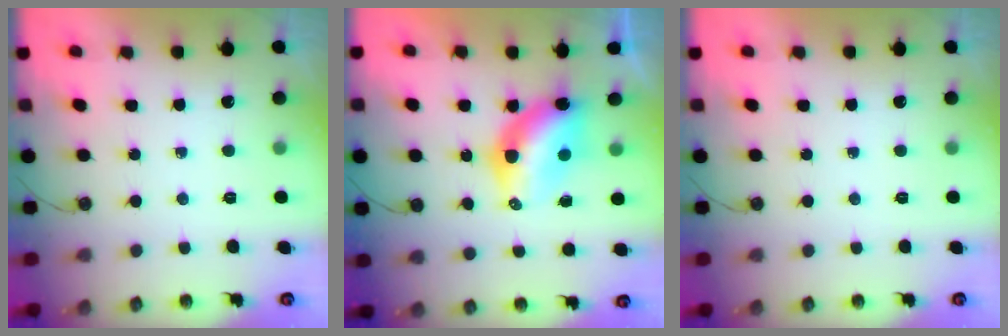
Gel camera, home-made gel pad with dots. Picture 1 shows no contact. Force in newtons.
{"total": 7.8, "press": 7.8, "slide": 0.5}
{"total": 0.0}